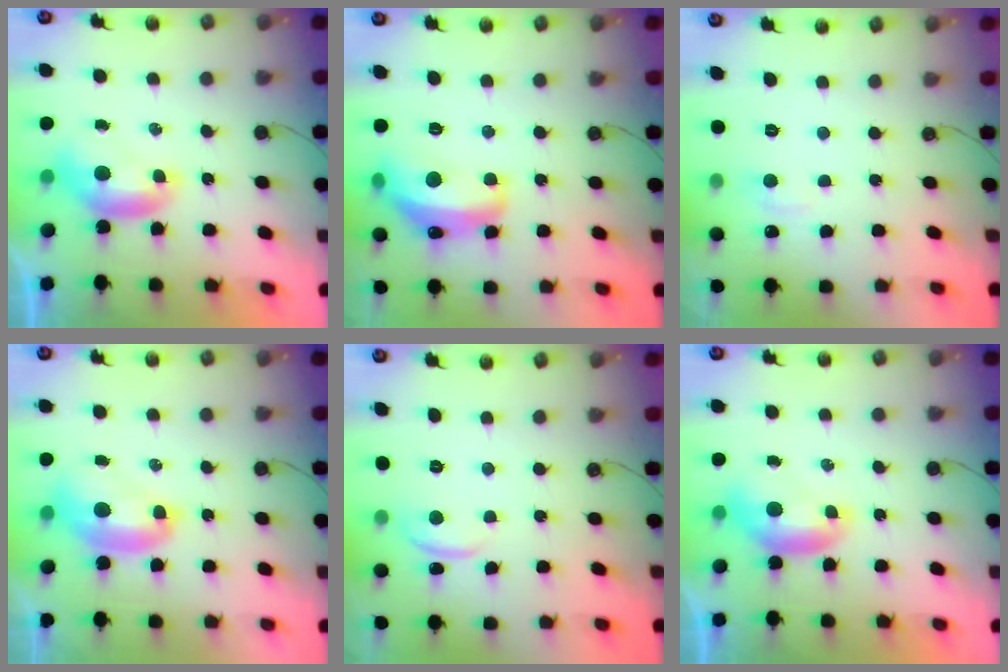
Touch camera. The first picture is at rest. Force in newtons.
{"total": 10.7, "press": 10.7, "slide": 0.8}
{"total": 2.4, "press": 2.3, "slide": 0.5}
{"total": 3.3, "press": 3.3, "slide": 0.2}
{"total": 2.2, "press": 2.1, "slide": 0.5}
{"total": 0.0}